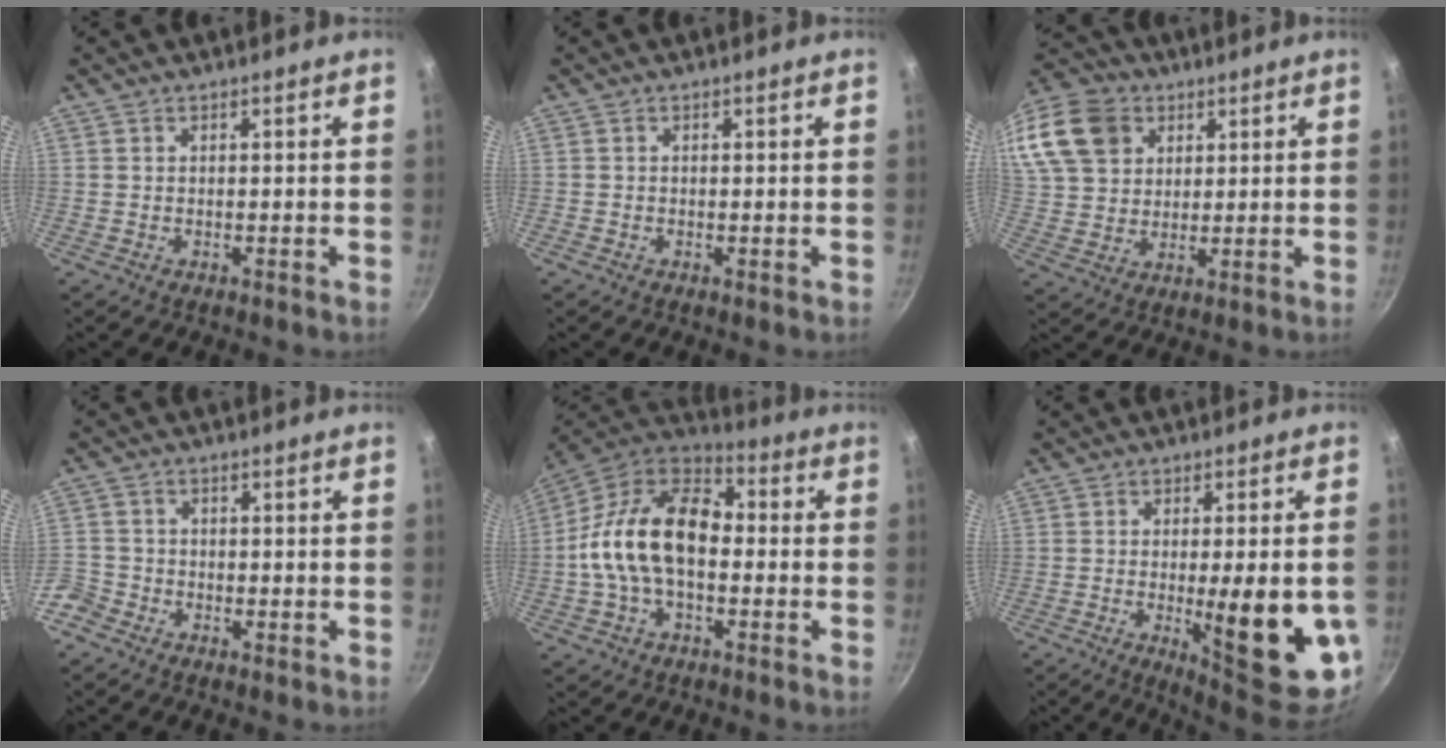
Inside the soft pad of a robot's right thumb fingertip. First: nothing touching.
{"total": 0.0}
{"total": 21.6, "force": [9.3, 16.3, 10.7], "torque": [-0.240, 0.025, 0.179]}
{"total": 5.3, "force": [-3.0, 4.1, 1.5], "torque": [-0.037, 0.028, -0.068]}
{"total": 18.7, "force": [-1.3, 11.6, 14.6], "torque": [-0.231, 0.043, -0.043]}
{"total": 19.0, "force": [-4.0, 5.2, 17.8], "torque": [-0.206, -0.007, -0.040]}